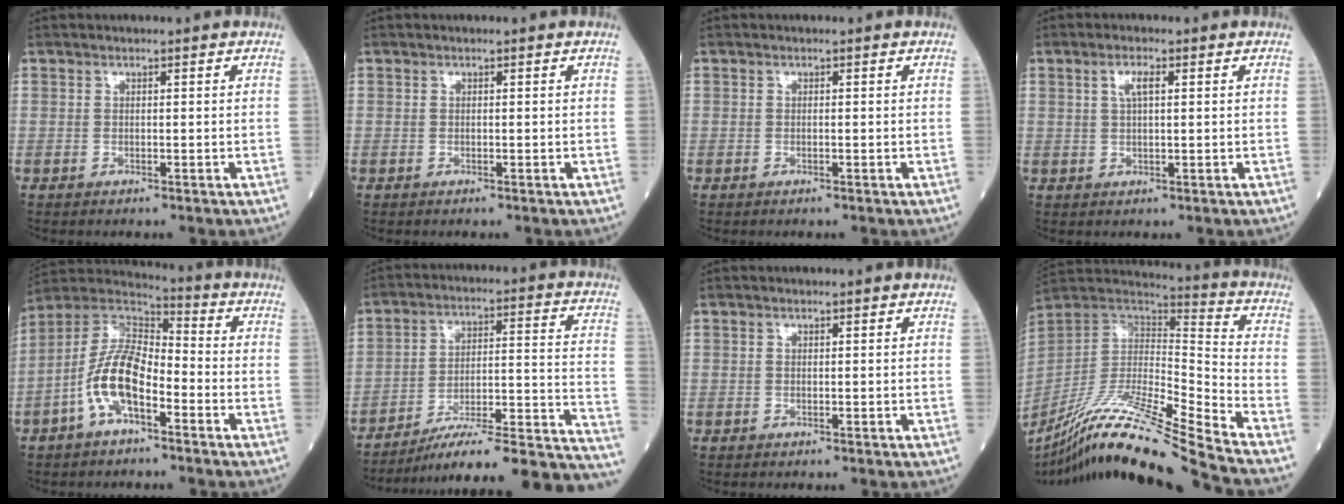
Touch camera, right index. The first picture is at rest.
{"total": 0.0}
{"total": 0.0}
{"total": 2.7, "force": [1.0, 0.6, 2.5], "torque": [-0.052, 0.005, 0.019]}
{"total": 11.0, "force": [-4.3, 4.2, 9.2], "torque": [-0.195, 0.018, -0.088]}
{"total": 22.1, "force": [-18.9, 1.6, 11.4], "torque": [-0.087, 0.027, -0.272]}
{"total": 0.0}
{"total": 22.5, "force": [-18.5, -1.8, 12.7], "torque": [-0.257, -0.030, -0.341]}